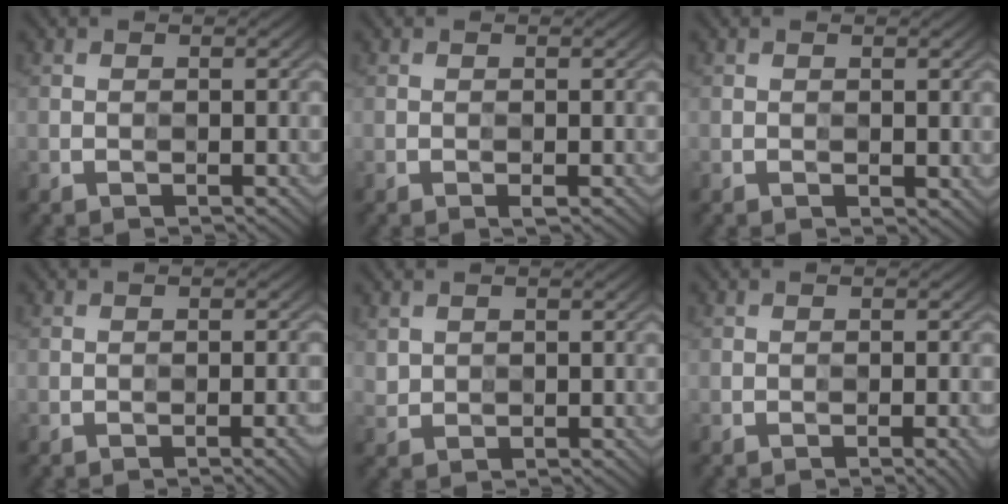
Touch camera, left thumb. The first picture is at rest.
{"total": 0.6, "force": [-0.4, 0.1, 0.4], "torque": [-0.006, 0.000, -0.007]}
{"total": 0.9, "force": [0.1, 0.6, 0.7], "torque": [-0.009, -0.002, 0.003]}
{"total": 2.5, "force": [-1.8, 0.2, 1.7], "torque": [-0.016, -0.003, -0.019]}
{"total": 1.6, "force": [1.4, 0.7, -0.6], "torque": [0.003, 0.000, 0.033]}
{"total": 2.4, "force": [-1.7, 0.2, 1.6], "torque": [-0.014, -0.003, -0.018]}